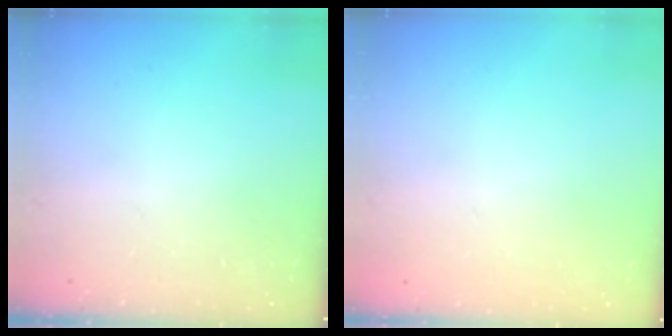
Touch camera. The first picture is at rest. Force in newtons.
{"total": 0.0}